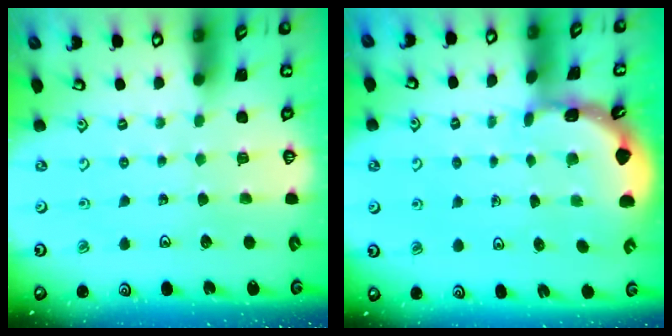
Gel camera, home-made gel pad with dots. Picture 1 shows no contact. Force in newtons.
{"total": 1.7, "press": 1.7, "slide": 0.1}